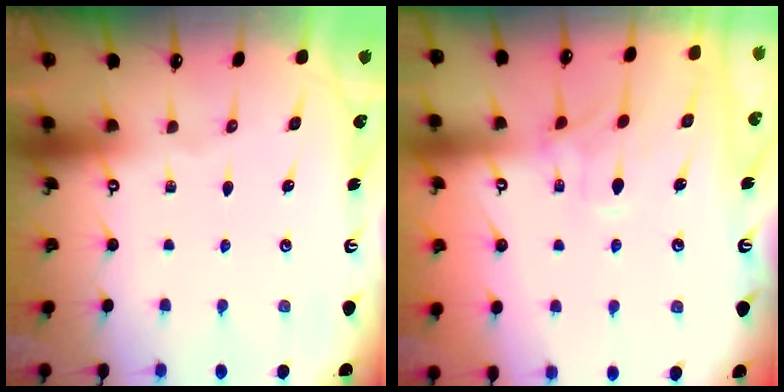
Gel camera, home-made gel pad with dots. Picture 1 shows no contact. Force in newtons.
{"total": 1.0, "press": 0.5, "slide": 0.8}